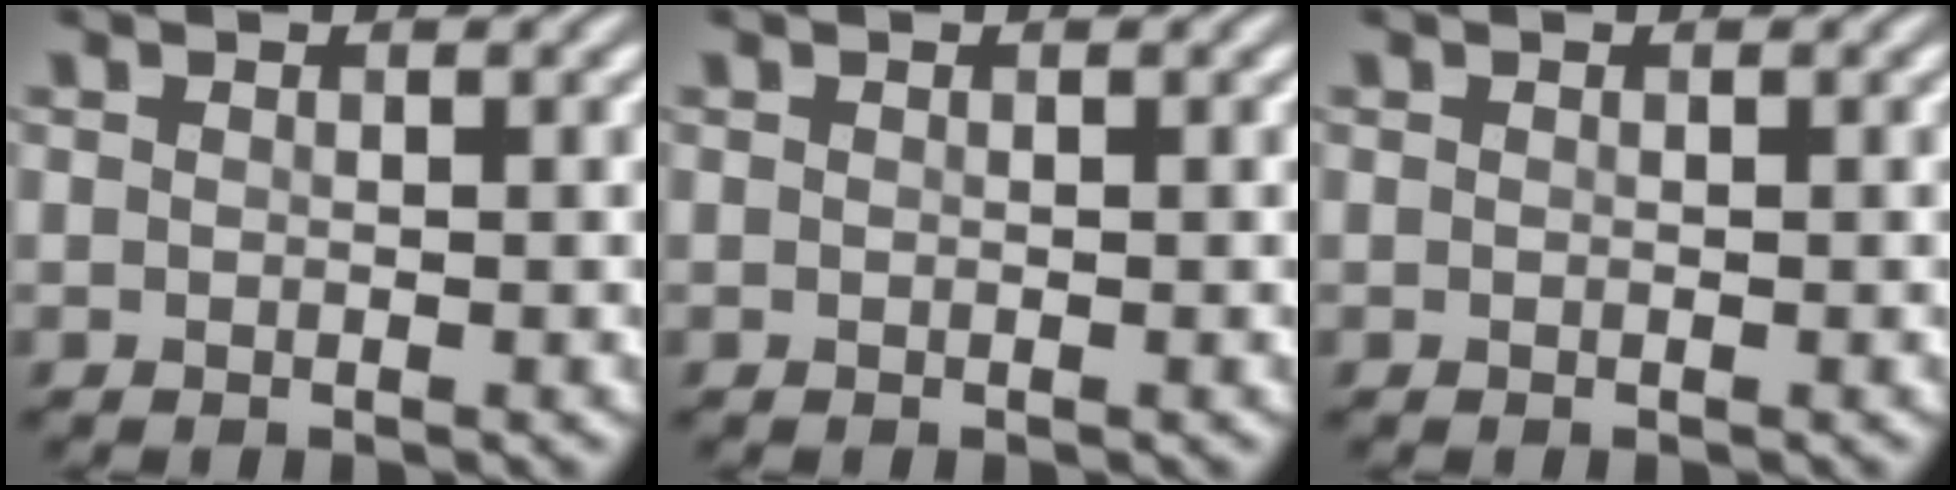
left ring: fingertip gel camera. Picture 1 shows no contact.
{"total": 0.0}
{"total": 0.0}